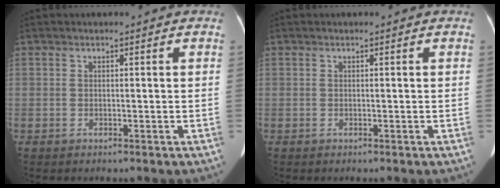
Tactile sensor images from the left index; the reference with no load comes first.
{"total": 0.0}